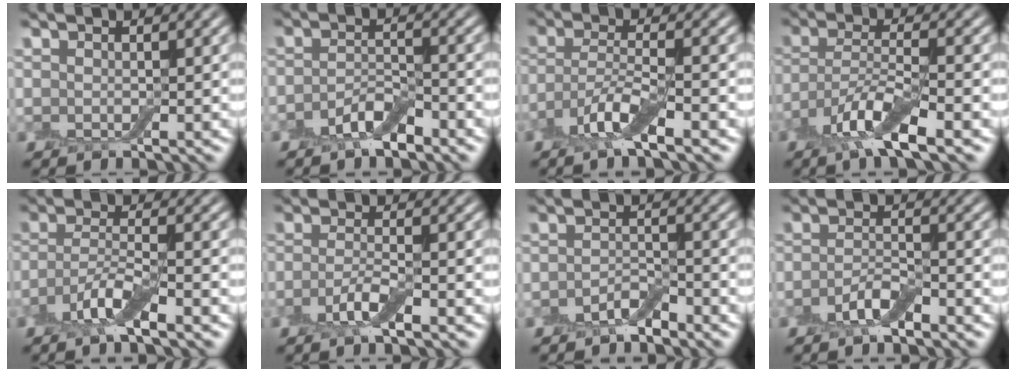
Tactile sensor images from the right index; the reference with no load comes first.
{"total": 3.0, "force": [-2.0, 1.1, 2.0], "torque": [-0.037, 0.007, -0.043]}
{"total": 4.0, "force": [-2.4, 0.7, 3.2], "torque": [-0.065, 0.000, -0.057]}
{"total": 5.5, "force": [-3.2, 1.3, 4.3], "torque": [-0.086, -0.003, -0.071]}
{"total": 3.7, "force": [-2.2, 0.7, 2.9], "torque": [-0.061, 0.001, -0.054]}
{"total": 2.7, "force": [-1.4, 0.6, 2.2], "torque": [-0.047, 0.001, -0.035]}
{"total": 2.0, "force": [-1.5, 0.7, 1.1], "torque": [-0.020, 0.006, -0.031]}
{"total": 2.7, "force": [-1.7, 0.8, 1.9], "torque": [-0.040, 0.004, -0.038]}